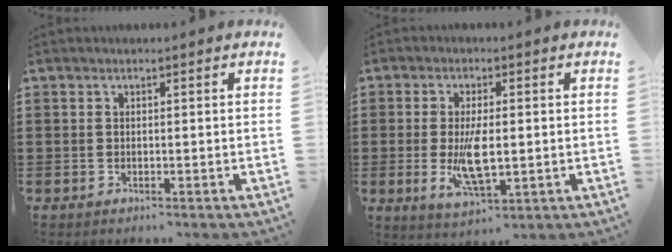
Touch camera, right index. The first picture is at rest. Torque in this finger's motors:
{"motor_torque": [1.84, 0.30, 0.83, 0.19]}